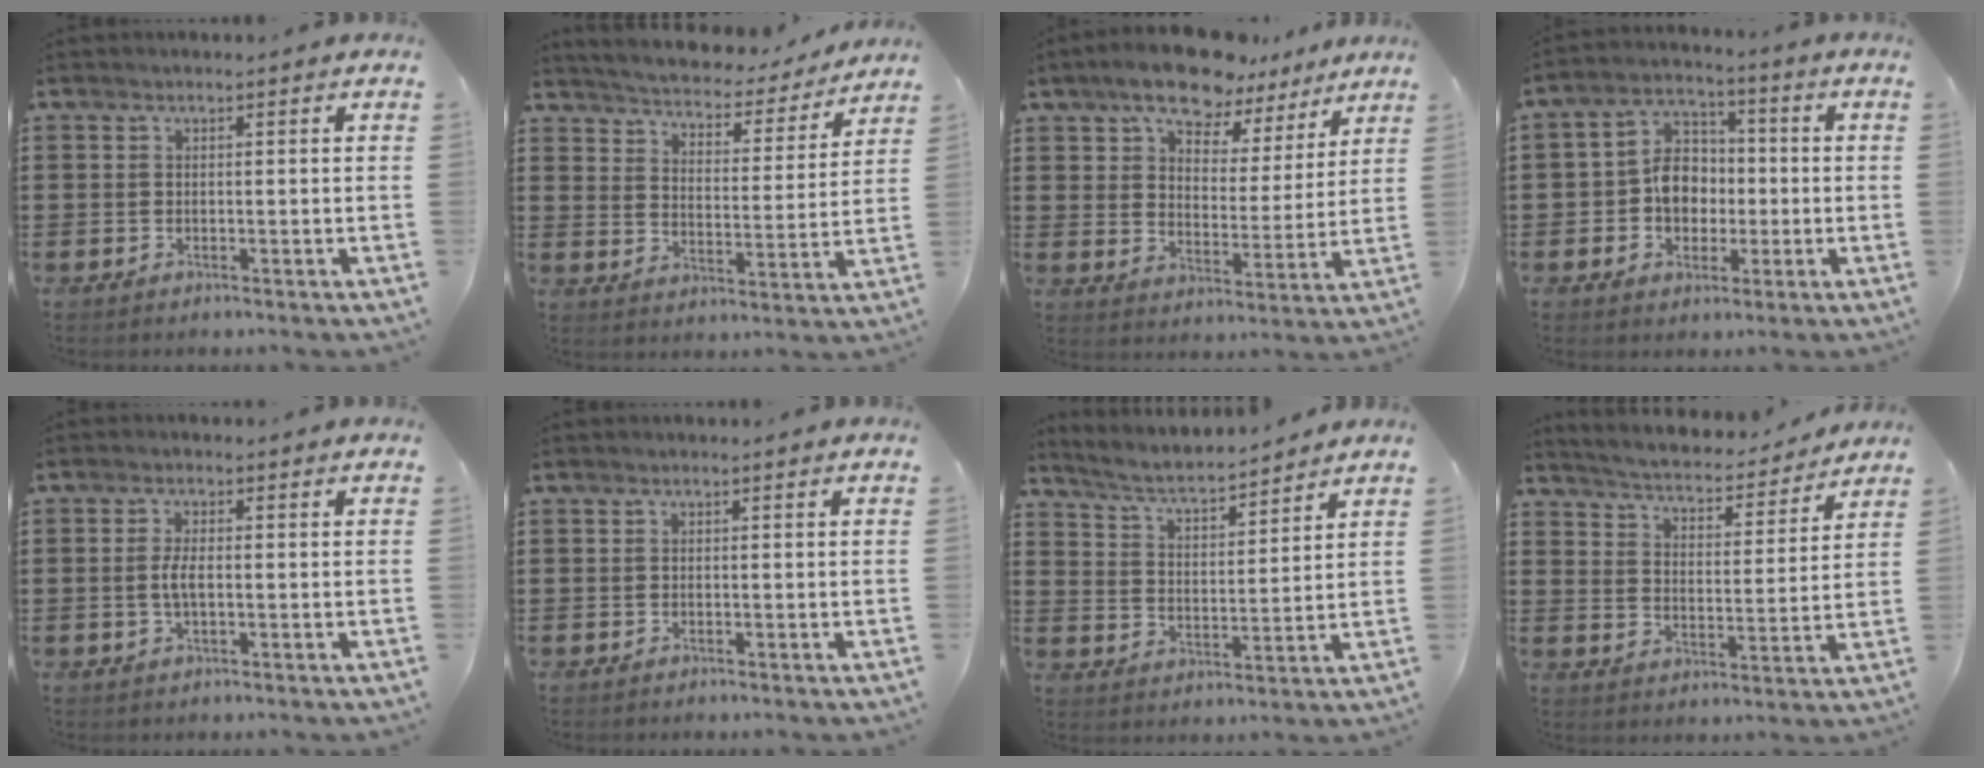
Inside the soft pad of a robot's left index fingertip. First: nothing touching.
{"total": 3.4, "force": [3.4, 0.1, 0.3], "torque": [-0.030, -0.032, 0.049]}
{"total": 10.8, "force": [9.0, 4.0, 4.6], "torque": [-0.104, -0.031, 0.163]}
{"total": 7.4, "force": [-0.7, 6.0, 4.3], "torque": [-0.107, 0.015, -0.016]}
{"total": 2.8, "force": [-0.3, 0.9, 2.6], "torque": [-0.064, -0.005, -0.011]}
{"total": 0.0}
{"total": 4.6, "force": [4.3, 0.4, 1.7], "torque": [-0.053, -0.028, 0.068]}
{"total": 3.8, "force": [3.8, 0.0, 0.7], "torque": [-0.036, -0.034, 0.056]}